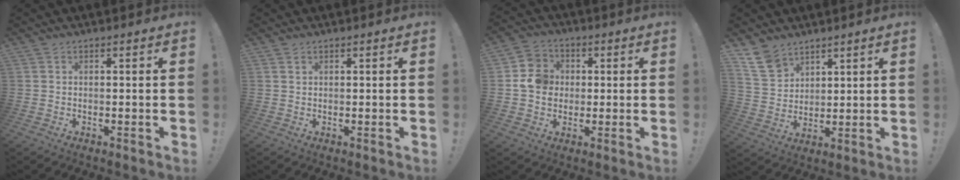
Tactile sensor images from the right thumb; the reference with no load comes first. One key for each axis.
{"total": 0.9, "fx": 0.7, "fy": 0.5, "fz": 0.3, "tx": 0.002, "ty": -0.004, "tz": 0.013}
{"total": 9.3, "fx": 0.6, "fy": 8.5, "fz": 3.8, "tx": -0.059, "ty": 0.010, "tz": 0.016}
{"total": 10.9, "fx": 7.6, "fy": 6.9, "fz": 3.5, "tx": -0.061, "ty": -0.045, "tz": 0.153}